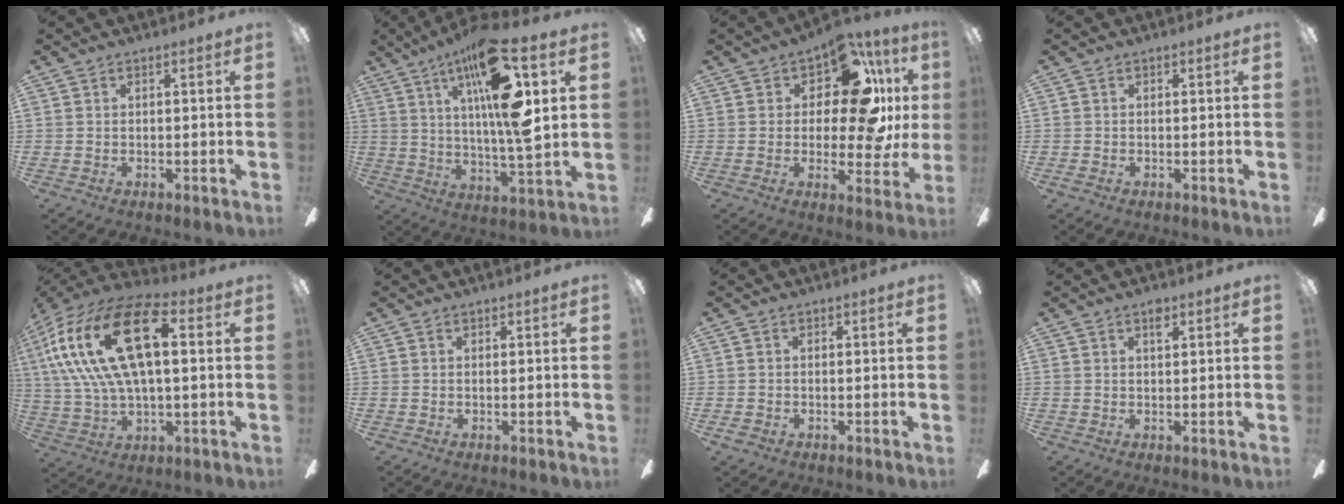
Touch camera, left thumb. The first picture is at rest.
{"total": 22.0, "force": [8.9, 5.8, 19.3], "torque": [-0.334, -0.041, 0.127]}
{"total": 16.9, "force": [7.9, 7.7, 12.7], "torque": [-0.198, -0.046, 0.134]}
{"total": 0.8, "force": [-0.4, 0.6, 0.4], "torque": [-0.006, 0.003, -0.009]}
{"total": 24.6, "force": [6.9, 12.2, 20.3], "torque": [-0.416, -0.007, 0.112]}
{"total": 0.0}
{"total": 1.3, "force": [-0.6, 1.0, 0.5], "torque": [-0.007, 0.003, -0.013]}
{"total": 2.3, "force": [1.5, 1.1, 1.4], "torque": [-0.015, -0.004, 0.023]}